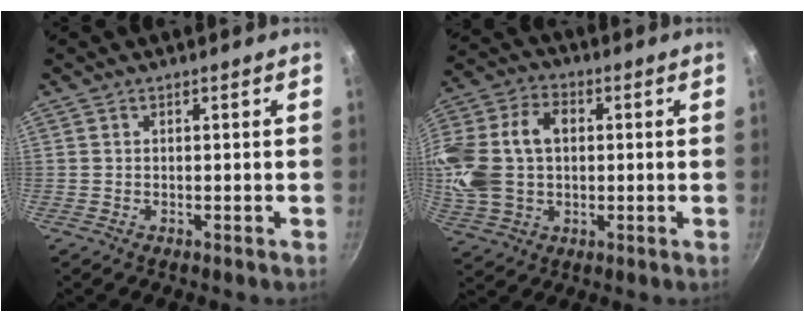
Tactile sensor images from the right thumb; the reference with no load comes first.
{"total": 18.7, "force": [1.8, 13.4, 13.0], "torque": [-0.264, 0.028, 0.032]}